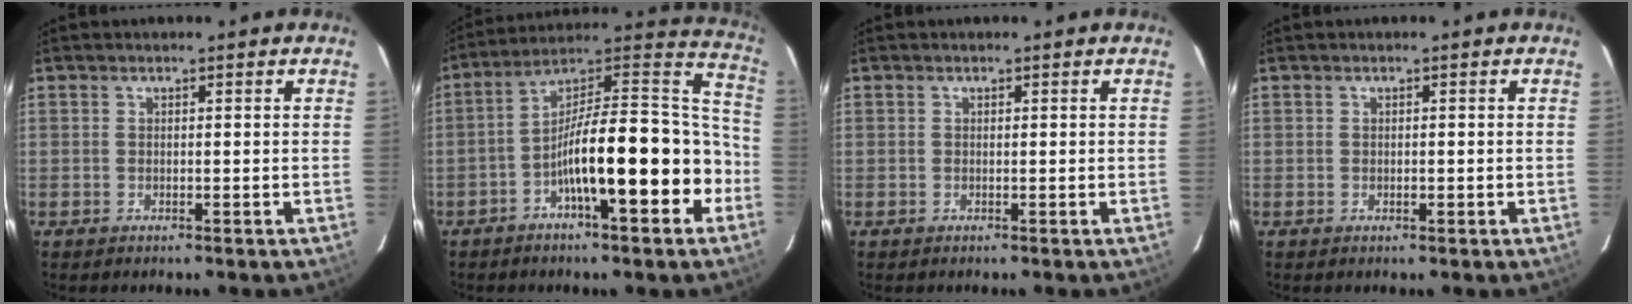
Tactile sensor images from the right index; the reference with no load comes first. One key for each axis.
{"total": 19.4, "fx": -6.4, "fy": 3.9, "fz": 17.9, "tx": -0.279, "ty": 0.034, "tz": -0.102}
{"total": 0.0}
{"total": 0.8, "fx": -0.2, "fy": 0.4, "fz": 0.6, "tx": -0.011, "ty": 0.000, "tz": -0.003}